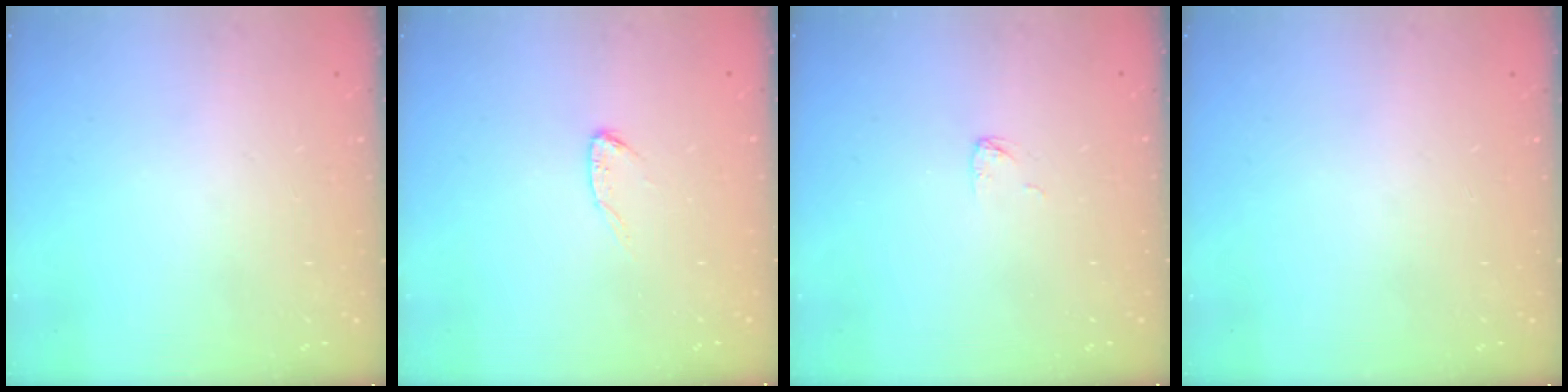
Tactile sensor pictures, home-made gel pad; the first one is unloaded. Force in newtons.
{"total": 3.8, "press": 3.8, "slide": 0.3}
{"total": 2.8, "press": 2.7, "slide": 0.2}
{"total": 0.0}